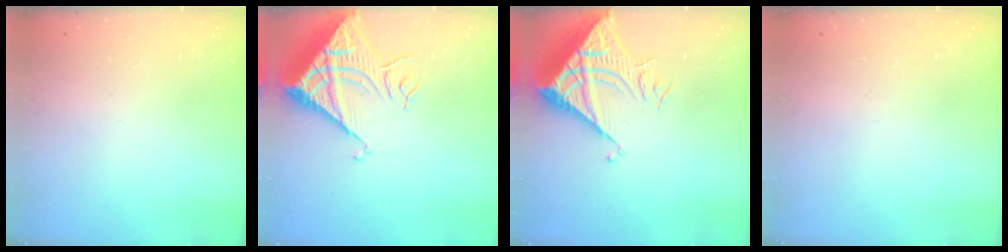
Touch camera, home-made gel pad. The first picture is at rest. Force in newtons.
{"total": 11.6, "press": 11.5, "slide": 1.4}
{"total": 8.4, "press": 8.4, "slide": 1.0}
{"total": 0.0}